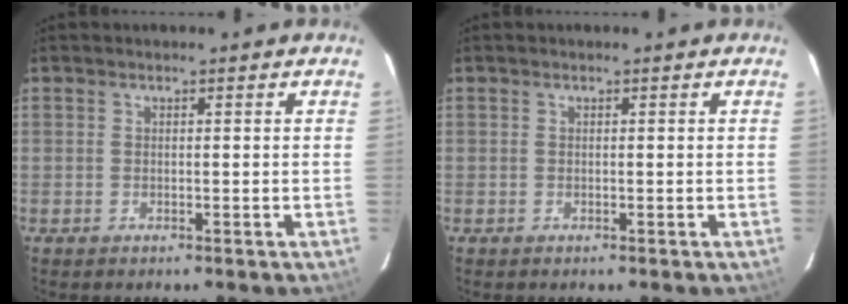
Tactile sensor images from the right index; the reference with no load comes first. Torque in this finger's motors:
{"motor_torque": [0.00, 0.00, -0.03, 0.00]}